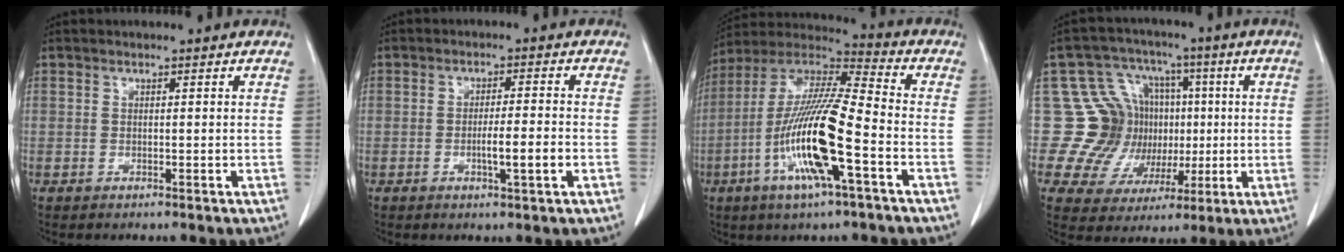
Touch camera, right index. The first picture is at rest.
{"total": 4.6, "force": [-1.4, 0.0, 4.4], "torque": [-0.075, -0.006, -0.022]}
{"total": 17.5, "force": [-5.2, 1.4, 16.7], "torque": [-0.333, -0.008, -0.100]}
{"total": 14.1, "force": [1.1, 13.6, 3.6], "torque": [-0.060, 0.066, 0.043]}